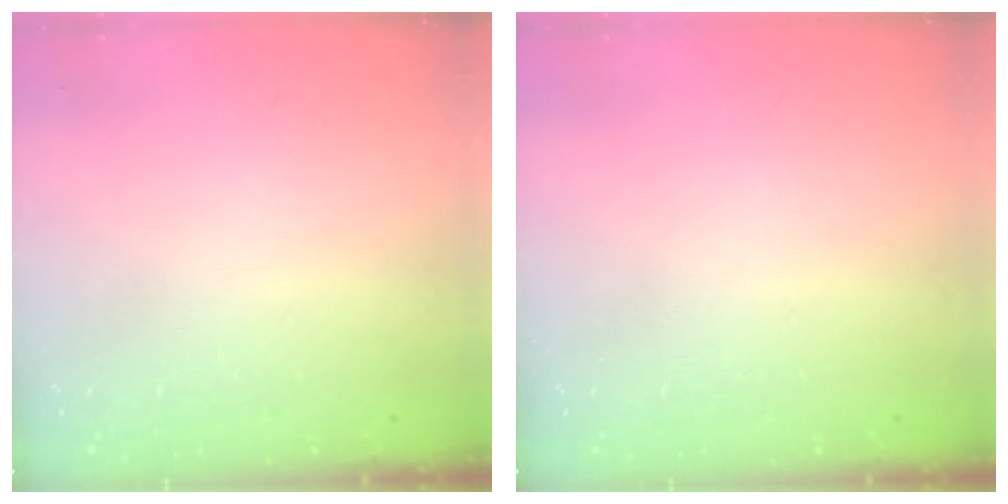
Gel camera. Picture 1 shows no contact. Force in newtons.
{"total": 0.0}